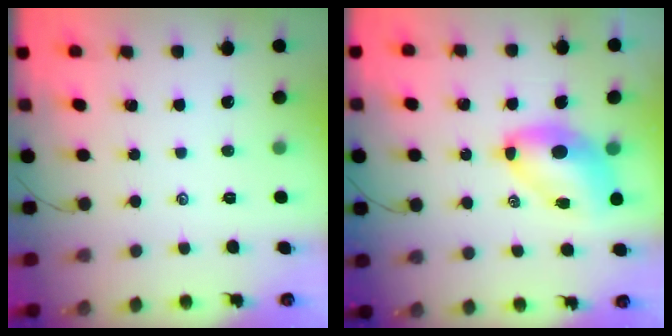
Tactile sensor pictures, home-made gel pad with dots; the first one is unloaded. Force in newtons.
{"total": 8.4, "press": 8.1, "slide": 2.3}